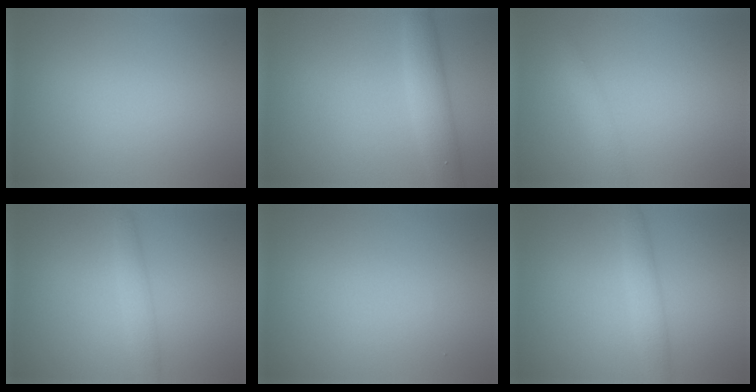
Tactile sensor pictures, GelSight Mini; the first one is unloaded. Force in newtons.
{"total": 3.8, "press": 3.8, "slide": 0.1}
{"total": 1.4, "press": 1.4, "slide": 0.0}
{"total": 1.8, "press": 1.8, "slide": 0.1}
{"total": 0.0}
{"total": 2.3, "press": 2.3, "slide": 0.1}